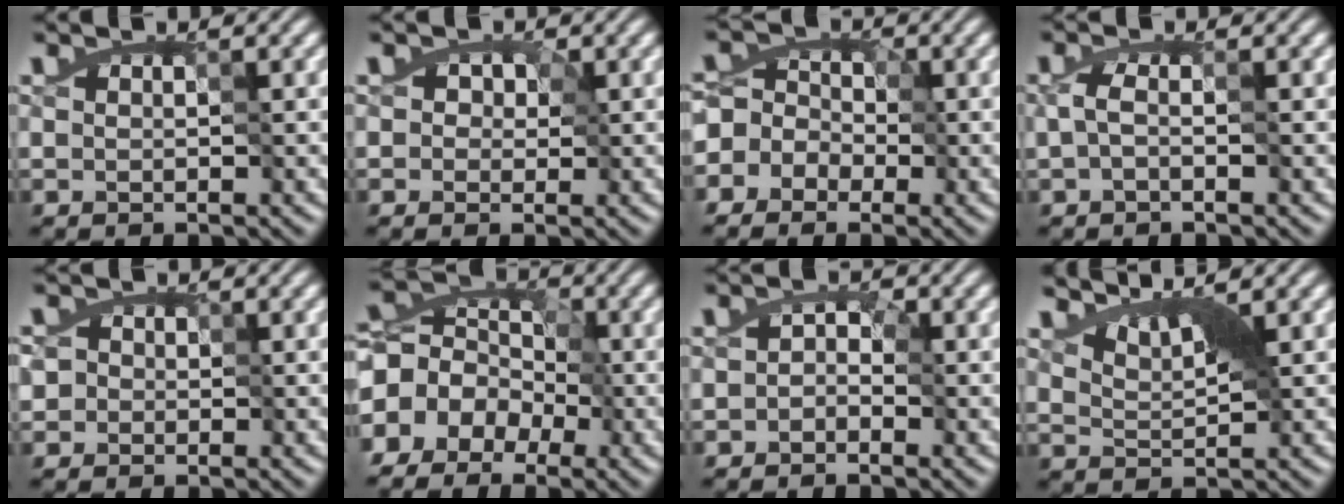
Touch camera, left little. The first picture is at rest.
{"total": 3.1, "force": [0.4, 2.7, 1.4], "torque": [-0.026, 0.011, 0.001]}
{"total": 5.4, "force": [-3.2, 4.3, 0.1], "torque": [0.008, 0.028, -0.090]}
{"total": 1.6, "force": [-1.2, 0.5, 1.0], "torque": [-0.023, -0.004, -0.012]}
{"total": 3.1, "force": [0.5, 2.9, 1.0], "torque": [-0.027, 0.011, 0.006]}
{"total": 8.4, "force": [-3.8, 7.0, 2.7], "torque": [-0.048, 0.025, -0.095]}
{"total": 1.8, "force": [-1.2, 1.2, 0.3], "torque": [0.005, 0.005, -0.020]}
{"total": 2.3, "force": [1.6, 0.8, 1.5], "torque": [-0.037, 0.001, 0.027]}